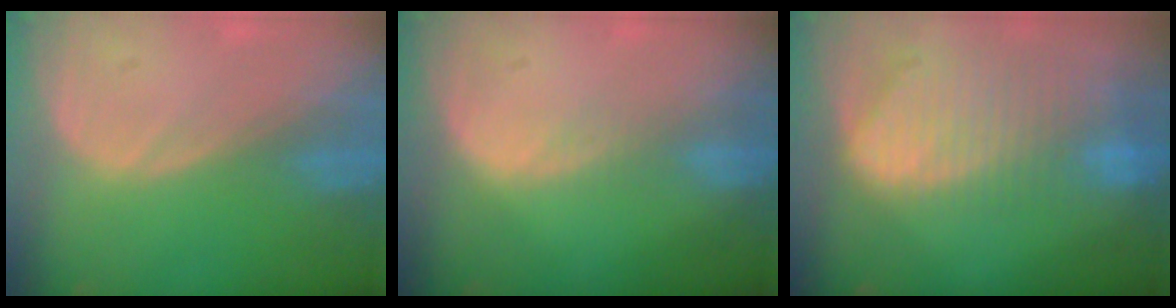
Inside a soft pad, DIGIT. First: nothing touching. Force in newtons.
{"total": 1.3, "press": 1.3, "slide": 0.1}
{"total": 10.4, "press": 8.9, "slide": 5.4}